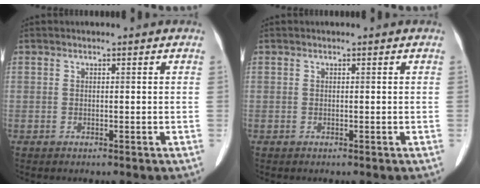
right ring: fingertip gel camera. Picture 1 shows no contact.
{"total": 0.0}